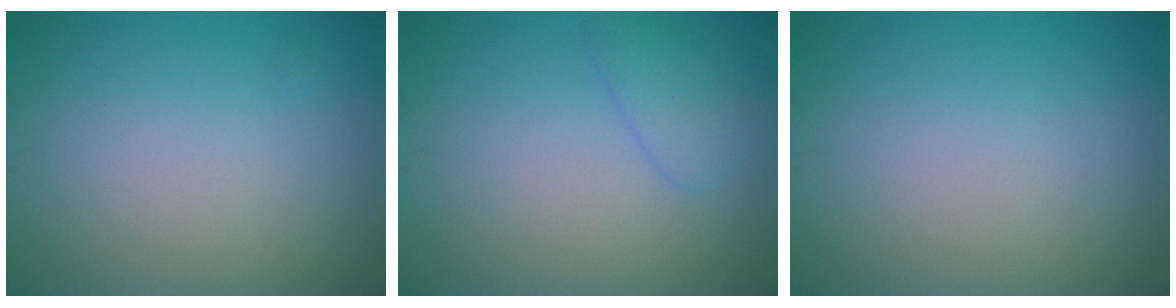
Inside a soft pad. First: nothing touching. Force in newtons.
{"total": 1.8, "press": 1.8, "slide": 0.2}
{"total": 0.0}